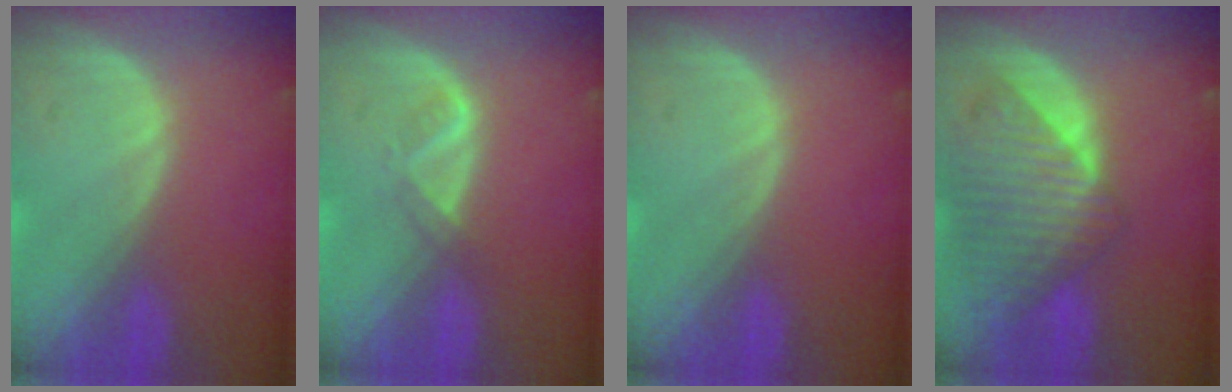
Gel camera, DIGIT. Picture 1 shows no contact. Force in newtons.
{"total": 1.9, "press": 1.8, "slide": 0.7}
{"total": 0.0}
{"total": 9.6, "press": 8.5, "slide": 4.5}